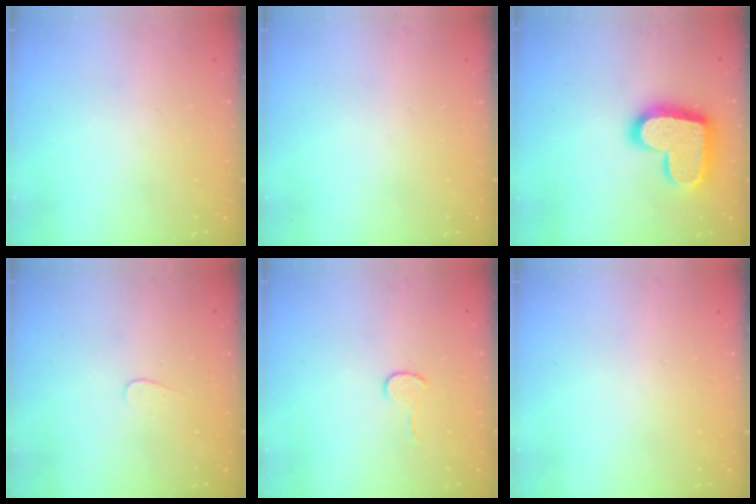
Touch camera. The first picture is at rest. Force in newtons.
{"total": 0.0}
{"total": 19.0, "press": 19.0, "slide": 1.1}
{"total": 3.3, "press": 3.3, "slide": 0.3}
{"total": 3.7, "press": 3.7, "slide": 0.4}
{"total": 0.0}